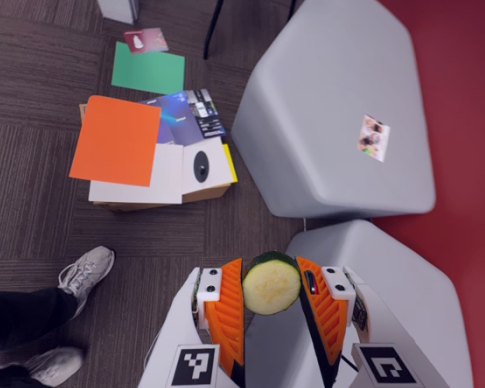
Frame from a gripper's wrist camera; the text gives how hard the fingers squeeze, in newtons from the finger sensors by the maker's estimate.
{"total": 10.4, "left": 11.6, "right": 9.3}